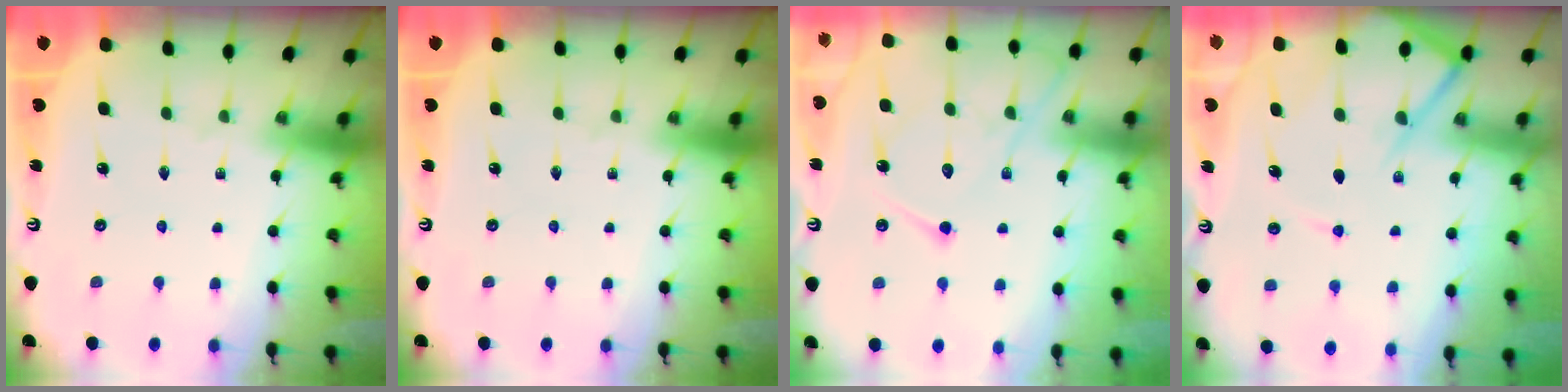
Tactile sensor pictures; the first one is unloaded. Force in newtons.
{"total": 0.0}
{"total": 13.9, "press": 13.8, "slide": 1.5}
{"total": 9.3, "press": 9.3, "slide": 1.1}